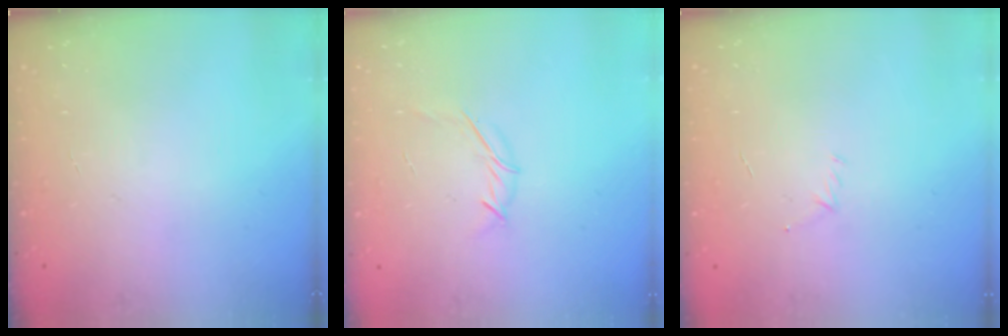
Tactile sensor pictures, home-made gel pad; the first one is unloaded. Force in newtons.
{"total": 3.9, "press": 3.8, "slide": 0.8}
{"total": 2.9, "press": 2.8, "slide": 0.8}